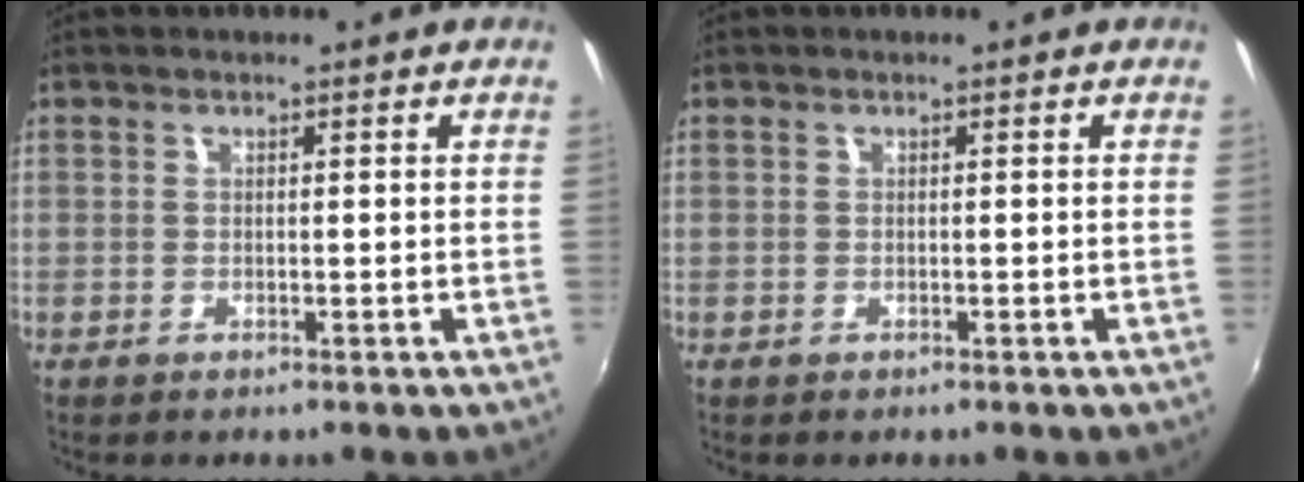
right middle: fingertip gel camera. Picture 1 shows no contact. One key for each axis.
{"total": 0.0}